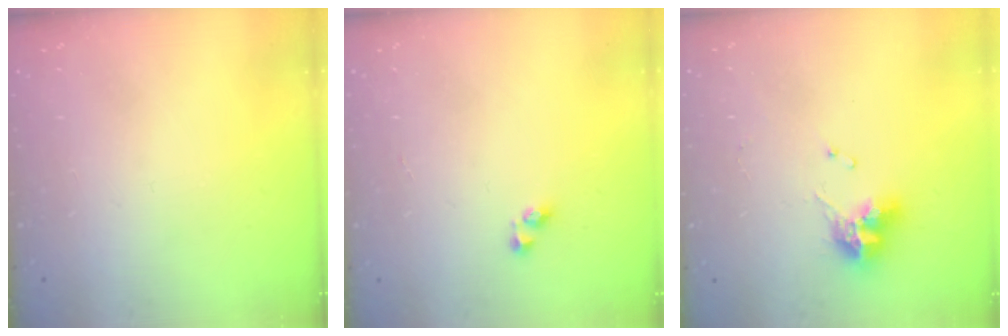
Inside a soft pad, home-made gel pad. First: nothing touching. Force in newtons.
{"total": 2.9, "press": 2.8, "slide": 0.3}
{"total": 9.3, "press": 9.3, "slide": 0.8}